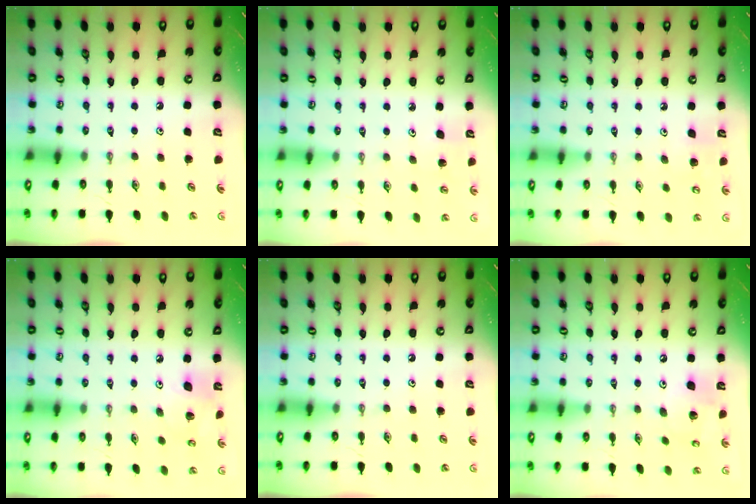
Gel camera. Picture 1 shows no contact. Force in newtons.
{"total": 3.7, "press": 3.4, "slide": 1.4}
{"total": 6.0, "press": 5.8, "slide": 1.7}
{"total": 9.0, "press": 8.8, "slide": 1.8}
{"total": 0.0}
{"total": 12.5, "press": 12.3, "slide": 2.2}